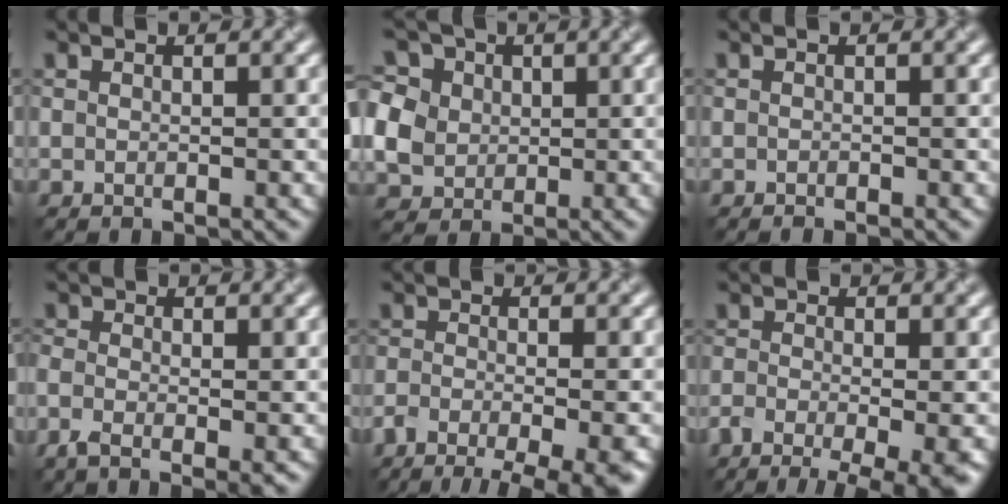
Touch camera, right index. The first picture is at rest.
{"total": 7.9, "force": [1.4, 6.7, 3.9], "torque": [-0.085, 0.031, 0.005]}
{"total": 0.6, "force": [-0.6, 0.0, 0.2], "torque": [-0.002, 0.000, -0.011]}
{"total": 3.3, "force": [-1.7, 1.1, 2.6], "torque": [-0.061, -0.005, -0.042]}
{"total": 9.3, "force": [-6.9, 2.7, 5.7], "torque": [-0.096, -0.031, -0.097]}
{"total": 8.8, "force": [-5.8, 2.8, 6.0], "torque": [-0.106, -0.031, -0.084]}